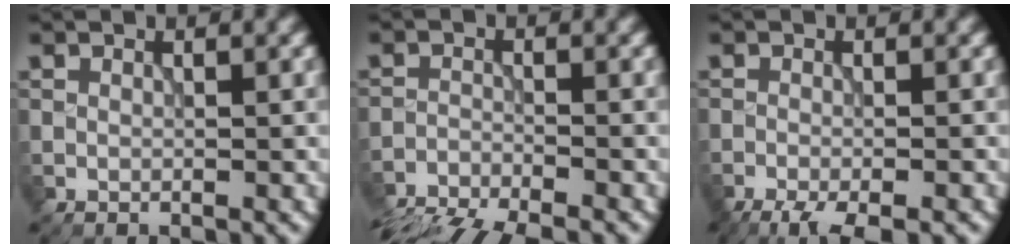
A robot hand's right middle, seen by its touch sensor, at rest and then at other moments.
{"total": 9.4, "force": [-8.8, 1.8, 2.6], "torque": [-0.044, -0.025, -0.138]}
{"total": 4.3, "force": [-3.0, 0.9, 2.9], "torque": [-0.041, -0.010, -0.053]}